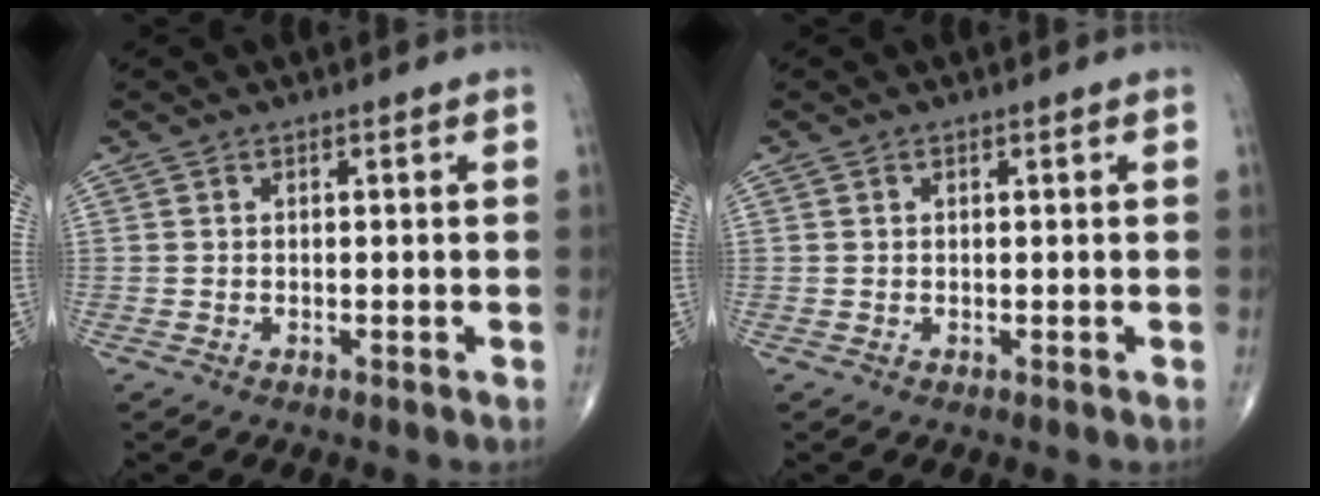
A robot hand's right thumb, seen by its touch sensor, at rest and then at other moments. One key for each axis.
{"total": 0.0}